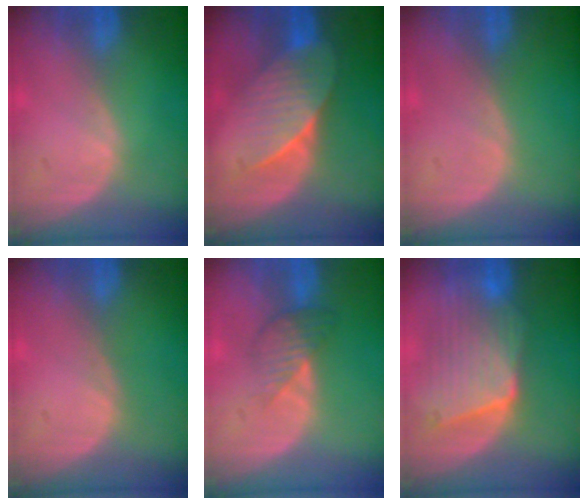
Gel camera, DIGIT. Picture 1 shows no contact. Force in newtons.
{"total": 7.2, "press": 6.7, "slide": 2.6}
{"total": 0.0}
{"total": 0.0}
{"total": 3.1, "press": 3.1, "slide": 0.5}
{"total": 9.6, "press": 8.7, "slide": 4.1}